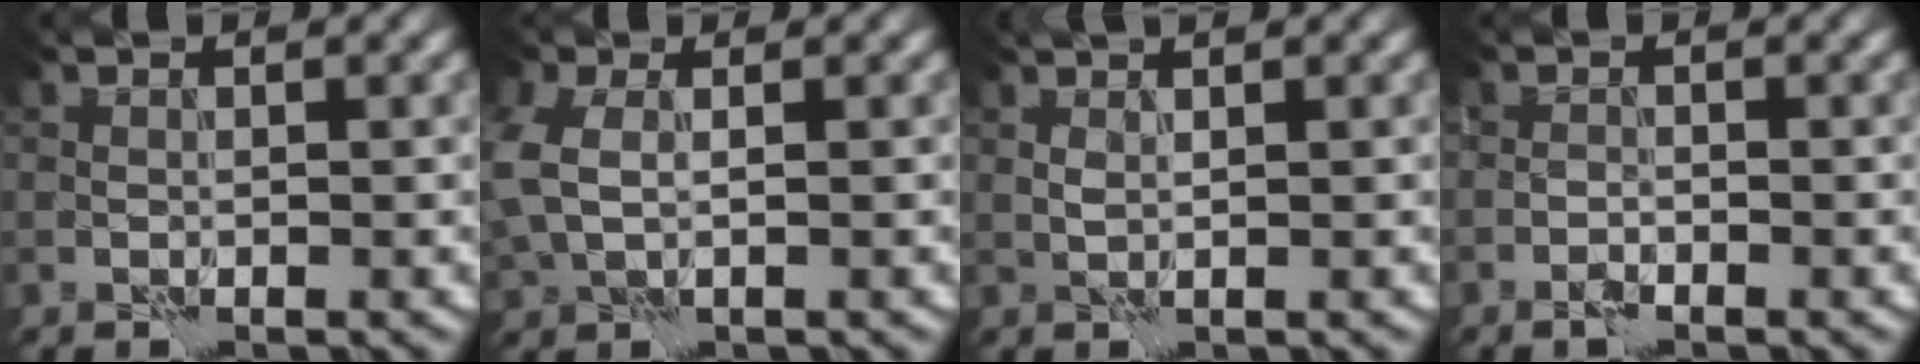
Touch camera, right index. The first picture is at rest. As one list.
[{"total": 3.9, "force": [0.4, 2.6, 2.8], "torque": [-0.079, -0.001, 0.008]}, {"total": 2.1, "force": [1.5, 0.4, 1.5], "torque": [-0.018, 0.004, 0.011]}, {"total": 1.1, "force": [-0.9, 0.4, 0.6], "torque": [-0.014, 0.001, -0.020]}]